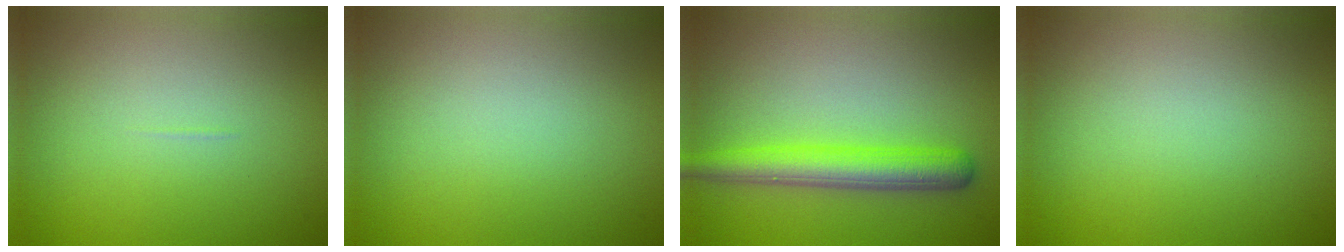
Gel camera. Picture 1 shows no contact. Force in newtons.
{"total": 0.0}
{"total": 4.4, "press": 4.4, "slide": 0.1}
{"total": 0.0}